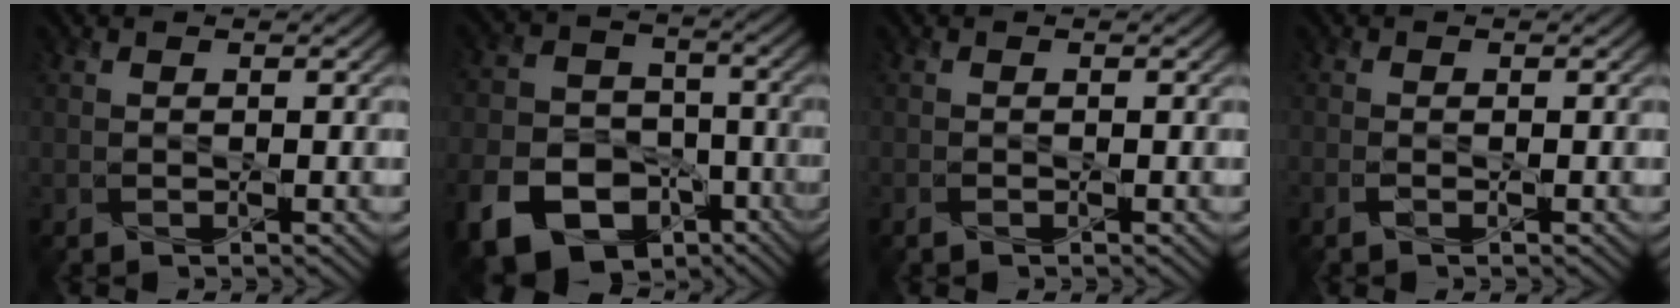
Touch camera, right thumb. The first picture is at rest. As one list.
[{"total": 15.5, "force": [-8.4, 10.8, 7.4], "torque": [-0.190, -0.044, -0.152]}, {"total": 0.7, "force": [-0.5, 0.3, 0.4], "torque": [-0.009, -0.002, -0.008]}, {"total": 1.1, "force": [-0.6, 0.3, 0.9], "torque": [-0.022, -0.001, -0.014]}]